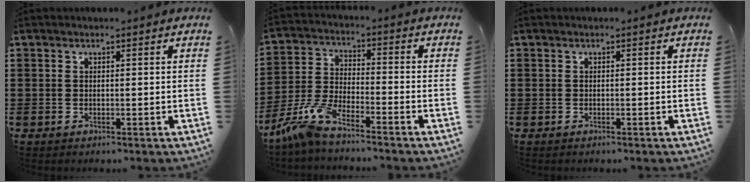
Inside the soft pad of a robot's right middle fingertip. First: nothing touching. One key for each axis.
{"total": 7.5, "fx": -6.5, "fy": 0.6, "fz": 3.7, "tx": -0.097, "ty": -0.009, "tz": -0.132}
{"total": 0.0}